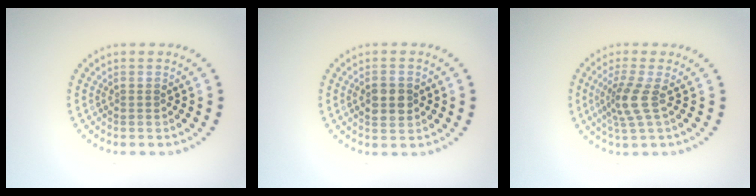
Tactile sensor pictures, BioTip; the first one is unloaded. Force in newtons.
{"total": 2.9, "press": 2.9, "slide": 0.1}
{"total": 2.9, "press": 2.1, "slide": 2.0}